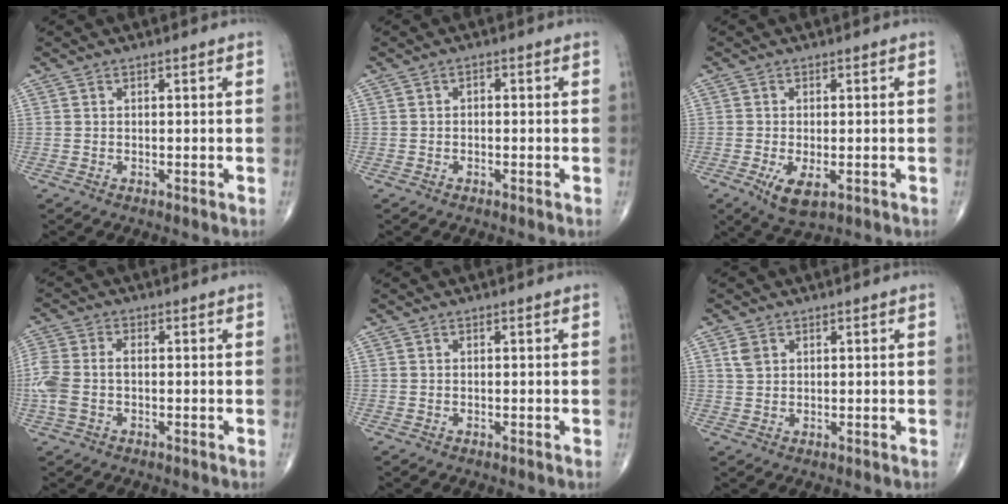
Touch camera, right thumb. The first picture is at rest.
{"total": 0.8, "force": [-0.2, 0.6, 0.5], "torque": [0.000, 0.005, -0.007]}
{"total": 5.4, "force": [-1.9, 2.4, 4.4], "torque": [-0.079, -0.011, -0.027]}
{"total": 7.9, "force": [-0.9, 4.9, 6.2], "torque": [-0.167, 0.019, -0.019]}
{"total": 0.0}
{"total": 2.5, "force": [1.1, 1.8, 1.3], "torque": [-0.022, -0.001, 0.026]}